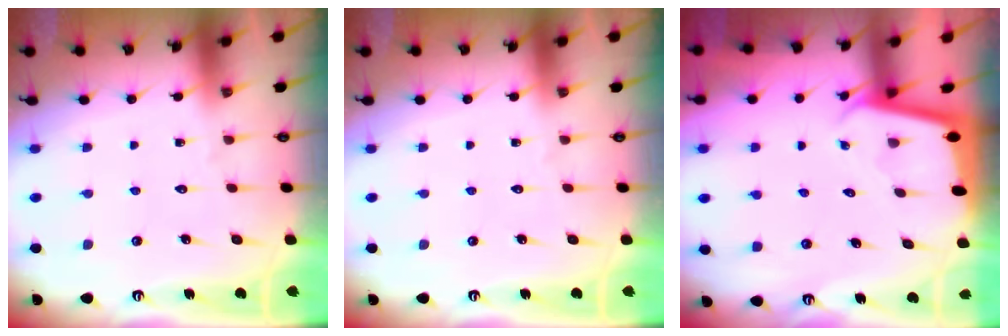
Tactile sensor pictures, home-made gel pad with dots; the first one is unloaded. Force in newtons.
{"total": 0.0}
{"total": 1.7, "press": 1.7, "slide": 0.0}